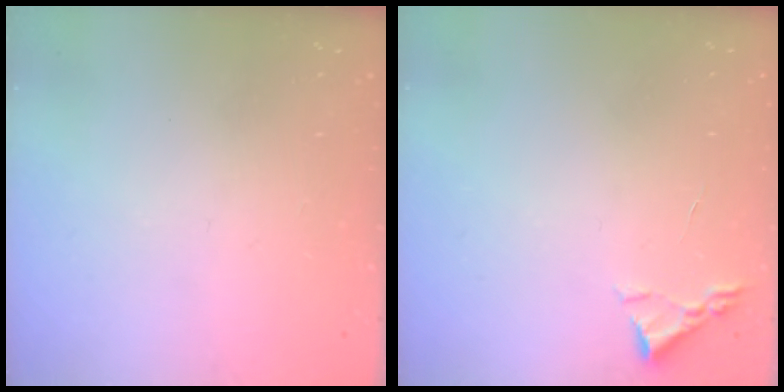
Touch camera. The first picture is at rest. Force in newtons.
{"total": 2.2, "press": 2.2, "slide": 0.3}